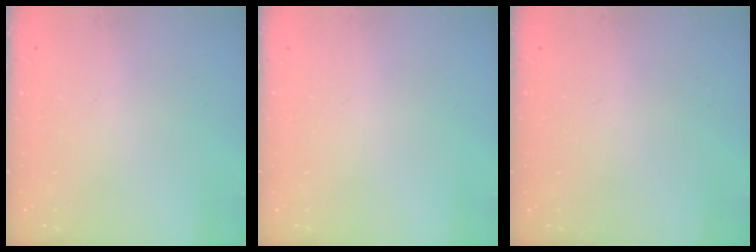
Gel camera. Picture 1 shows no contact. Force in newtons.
{"total": 0.0}
{"total": 0.0}